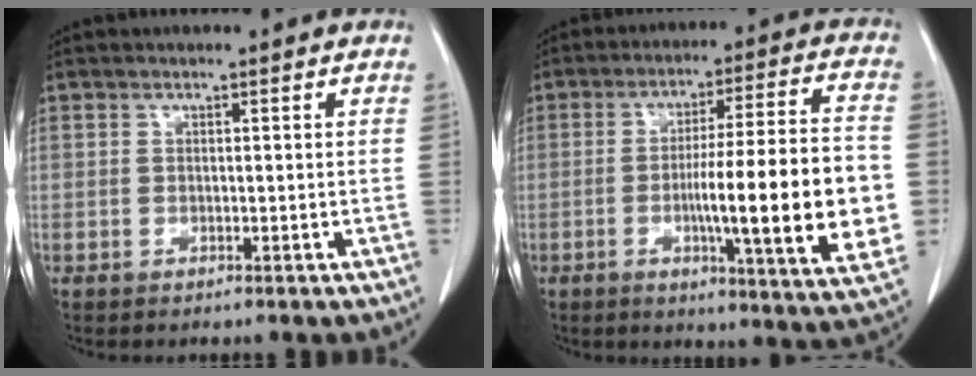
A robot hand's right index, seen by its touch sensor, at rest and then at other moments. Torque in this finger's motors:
{"motor_torque": [2.14, 0.00, 1.05, 0.21]}